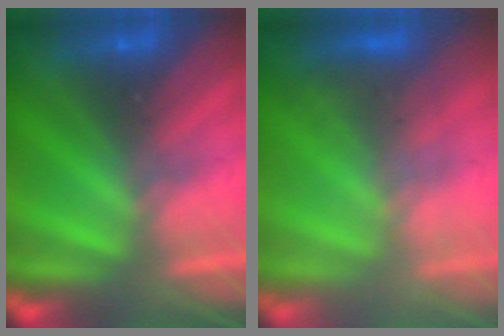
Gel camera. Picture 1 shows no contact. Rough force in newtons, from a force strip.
{"total": 2.6}